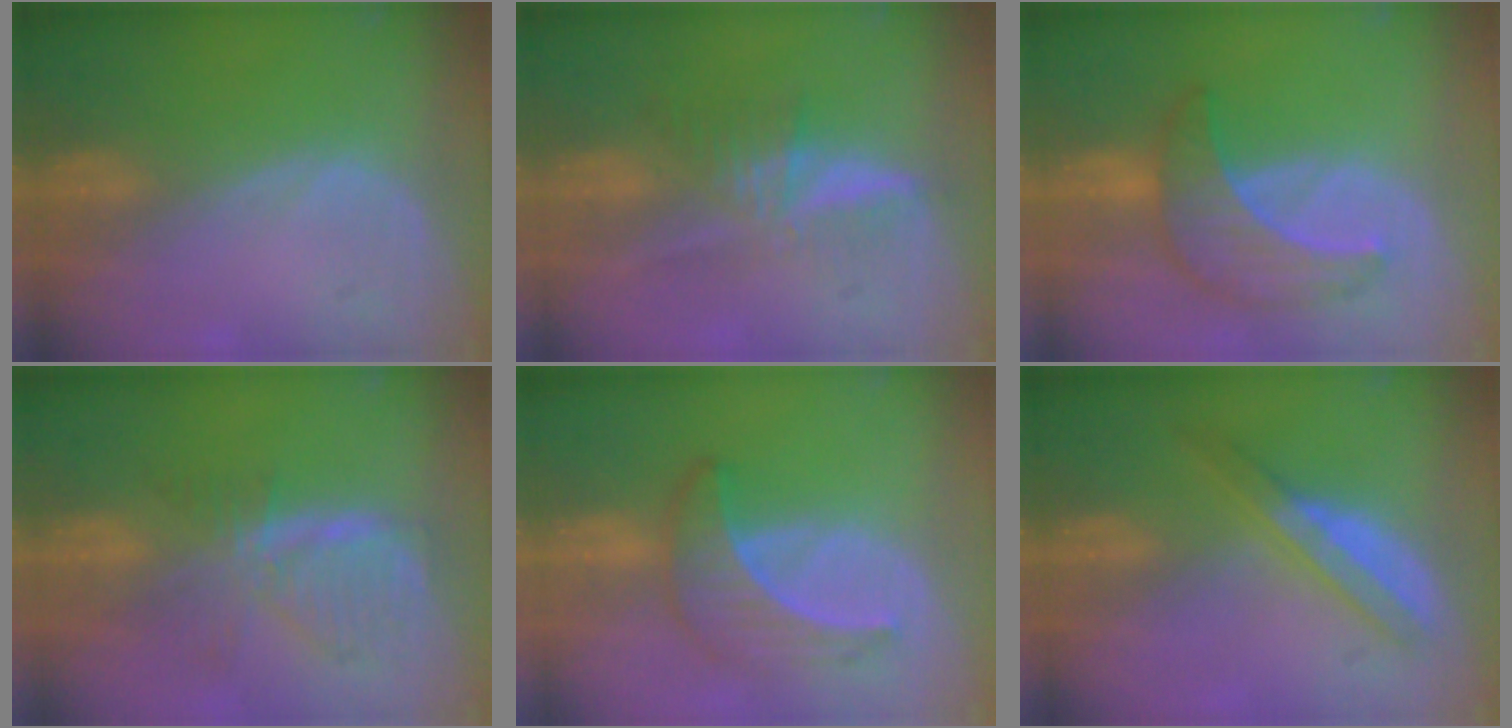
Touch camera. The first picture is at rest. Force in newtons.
{"total": 5.8, "press": 5.5, "slide": 2.0}
{"total": 7.3, "press": 7.3, "slide": 0.2}
{"total": 7.7, "press": 6.9, "slide": 3.3}
{"total": 6.4, "press": 6.2, "slide": 1.7}
{"total": 4.8, "press": 4.8, "slide": 0.8}